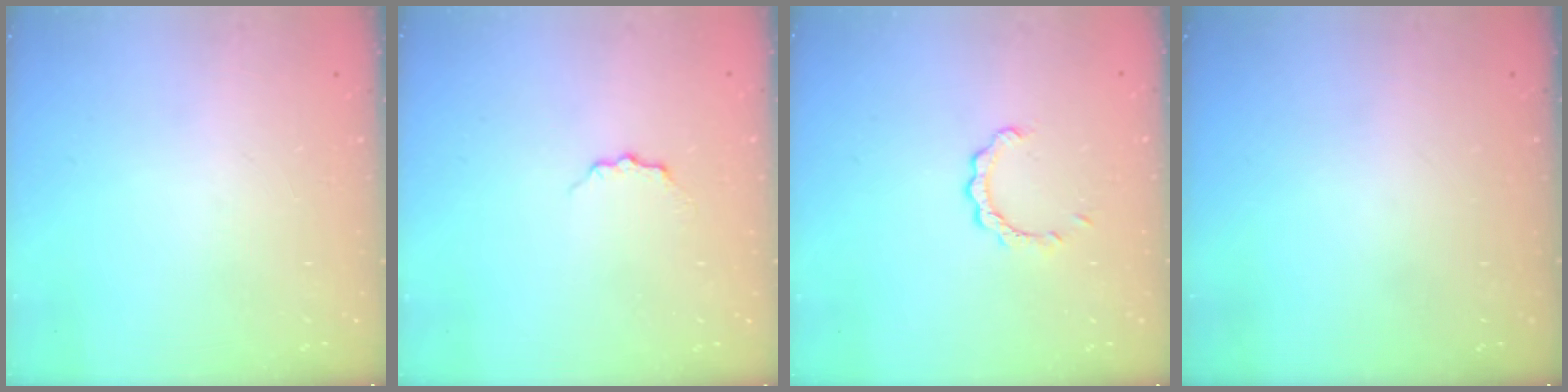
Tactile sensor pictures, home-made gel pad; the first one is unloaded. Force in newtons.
{"total": 3.9, "press": 3.9, "slide": 0.5}
{"total": 2.4, "press": 2.4, "slide": 0.2}
{"total": 0.0}